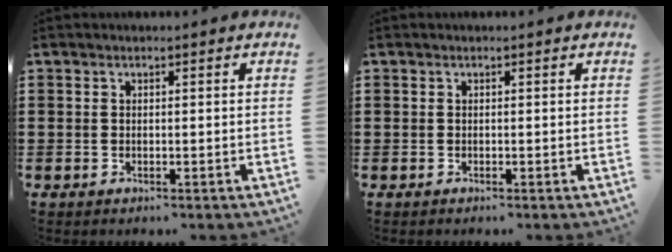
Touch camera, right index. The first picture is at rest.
{"total": 0.0}